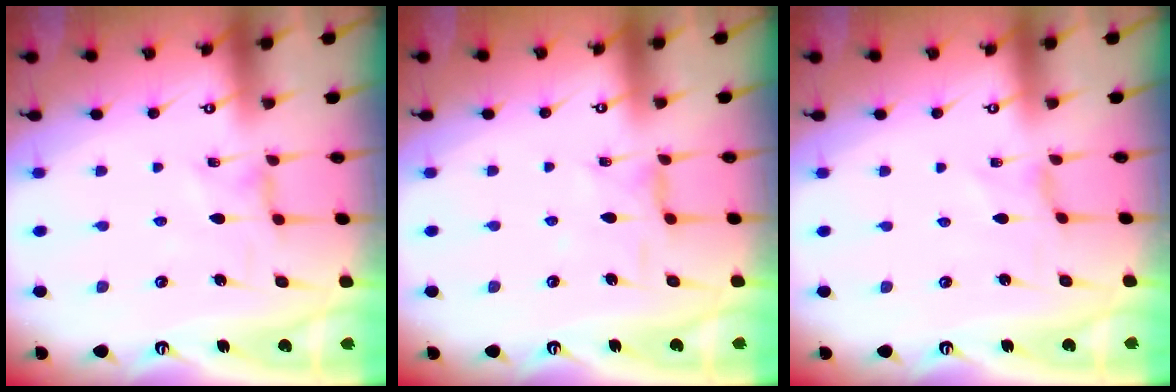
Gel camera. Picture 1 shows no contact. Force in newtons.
{"total": 4.0, "press": 4.0, "slide": 0.4}
{"total": 0.0}